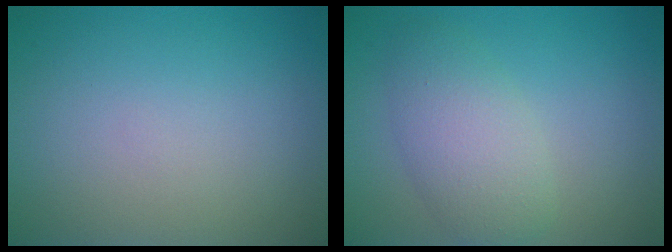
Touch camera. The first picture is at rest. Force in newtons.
{"total": 4.2, "press": 4.2, "slide": 0.1}